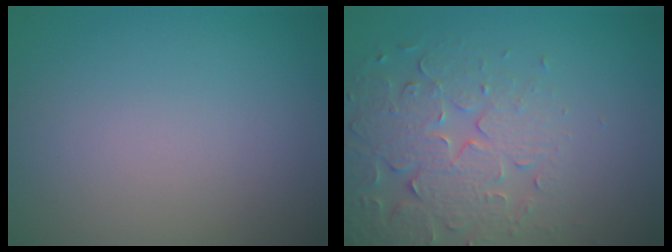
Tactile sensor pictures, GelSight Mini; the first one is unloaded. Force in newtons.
{"total": 5.0, "press": 4.1, "slide": 2.9}